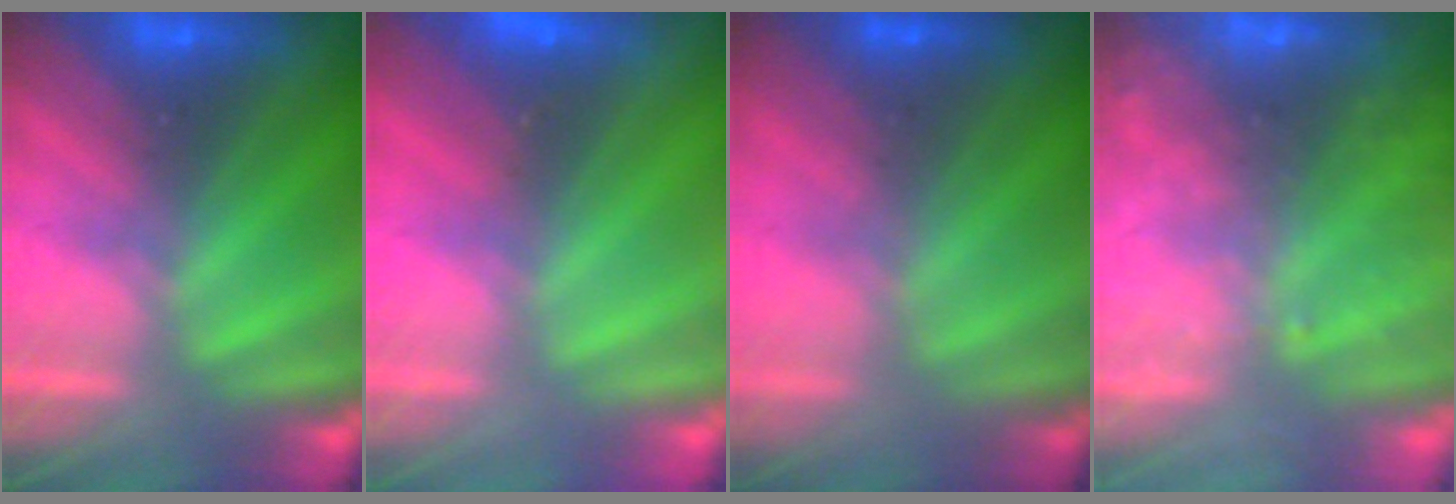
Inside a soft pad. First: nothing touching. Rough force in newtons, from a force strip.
{"total": 2.3}
{"total": 1.2}
{"total": 6.6}